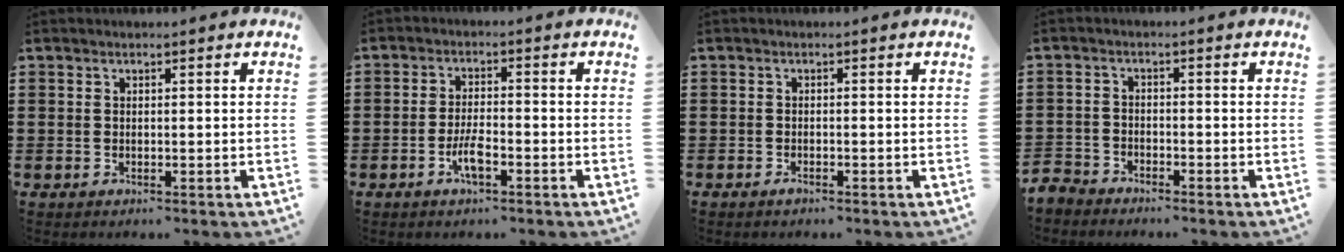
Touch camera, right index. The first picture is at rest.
{"total": 4.1, "force": [-1.9, 1.3, 3.4], "torque": [-0.071, 0.002, -0.038]}
{"total": 0.7, "force": [-0.6, 0.3, 0.3], "torque": [-0.007, -0.003, -0.010]}
{"total": 2.7, "force": [-2.6, 0.7, -0.1], "torque": [-0.012, 0.000, -0.059]}